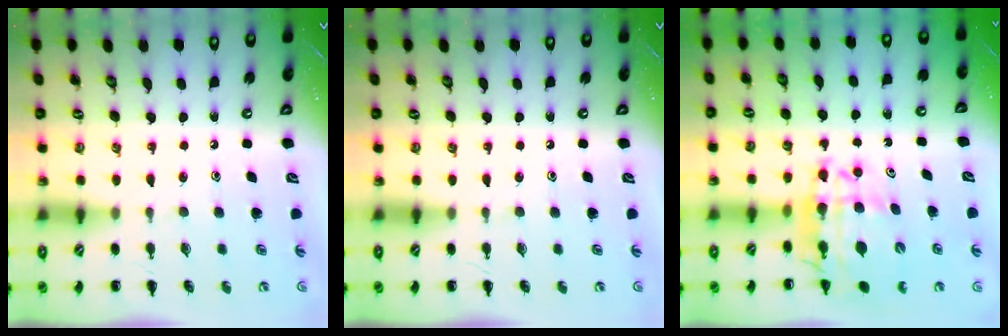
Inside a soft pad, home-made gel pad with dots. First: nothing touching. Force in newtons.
{"total": 0.0}
{"total": 14.2, "press": 13.7, "slide": 3.8}